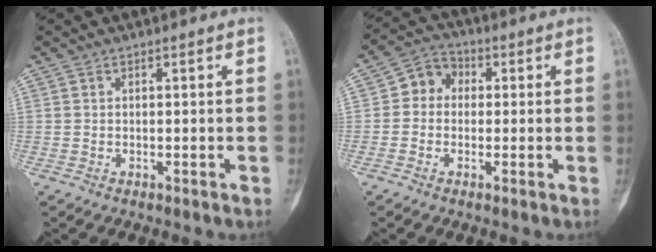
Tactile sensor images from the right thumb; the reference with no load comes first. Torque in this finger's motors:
{"motor_torque": [0.01, 0.00, 0.08, -0.02, 0.00]}